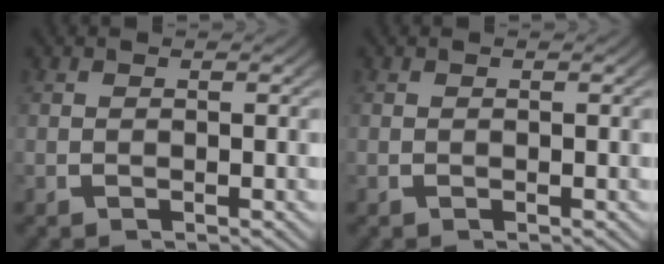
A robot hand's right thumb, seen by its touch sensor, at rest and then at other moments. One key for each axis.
{"total": 0.0}